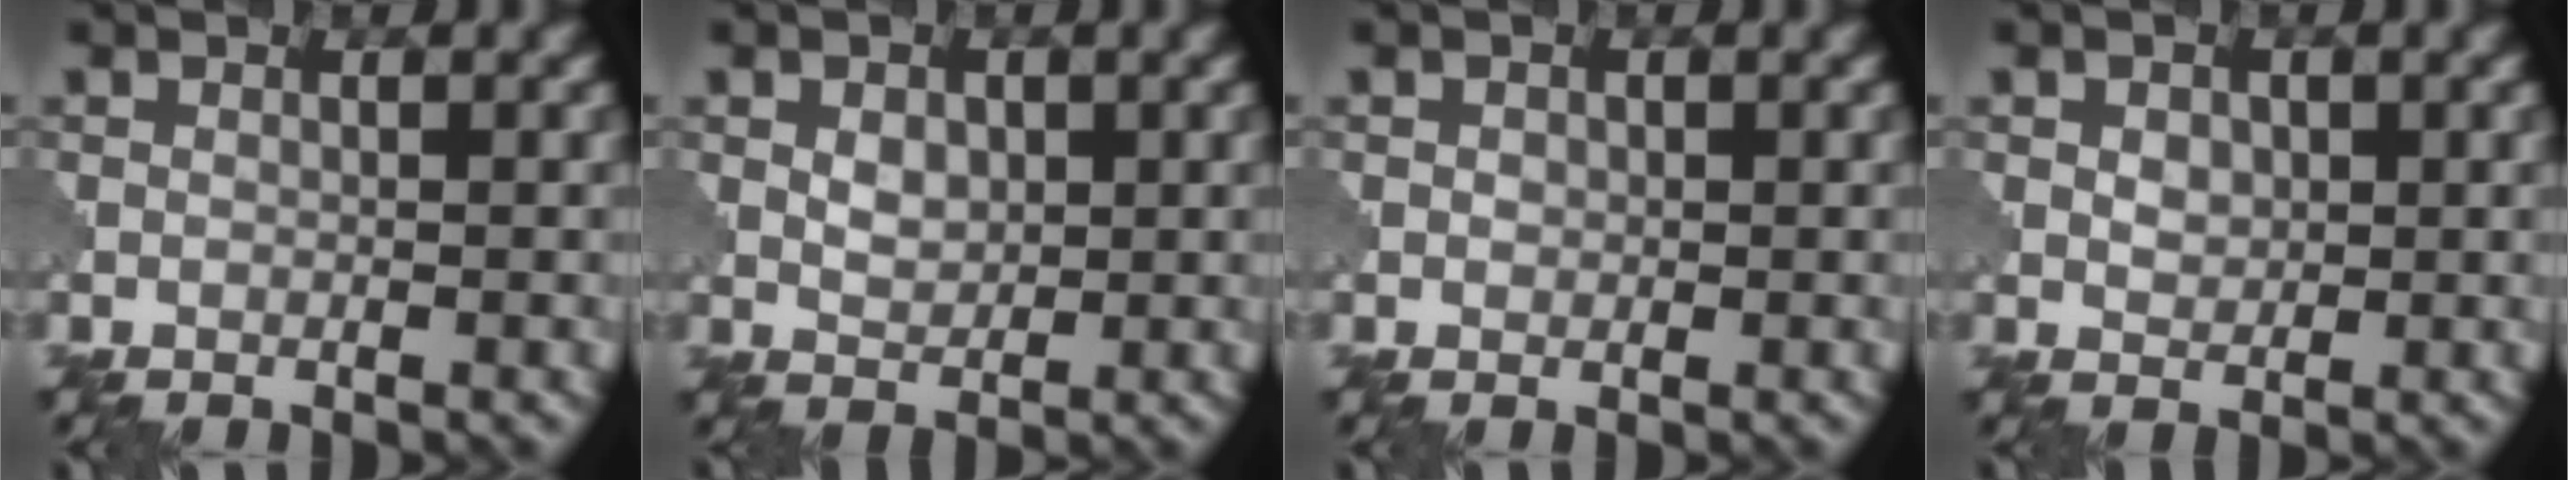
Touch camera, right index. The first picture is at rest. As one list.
[{"total": 2.0, "force": [0.4, 1.4, 1.4], "torque": [-0.025, 0.000, 0.008]}, {"total": 0.7, "force": [0.1, 0.6, 0.3], "torque": [-0.004, -0.001, 0.000]}, {"total": 1.7, "force": [0.4, 1.3, 1.0], "torque": [-0.018, -0.001, 0.007]}]